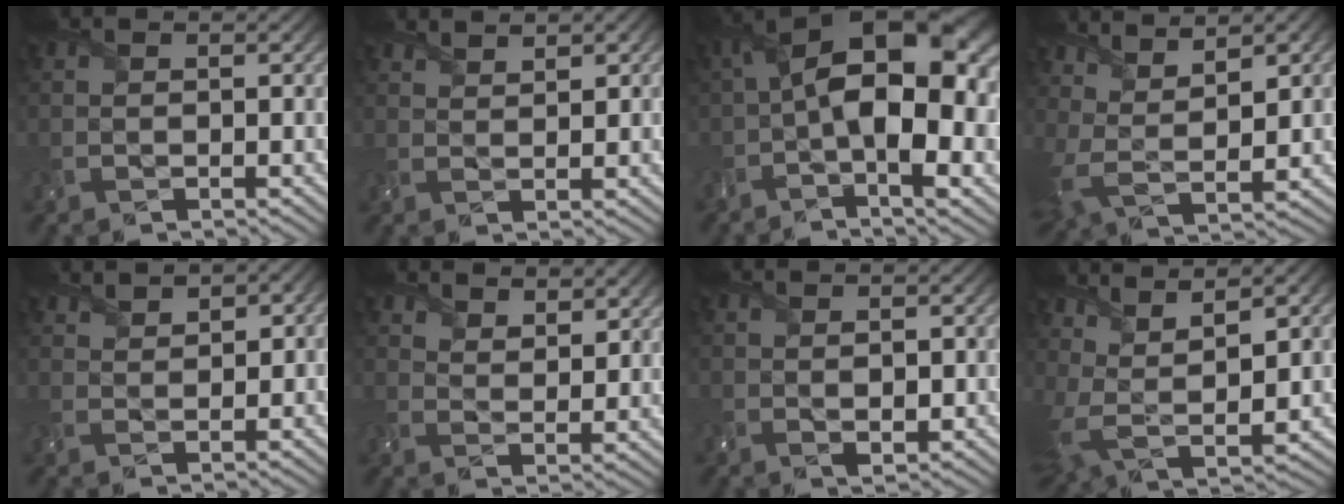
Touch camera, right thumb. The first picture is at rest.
{"total": 2.3, "force": [2.2, 0.3, 0.6], "torque": [-0.013, 0.003, 0.047]}
{"total": 15.3, "force": [0.9, 6.3, 13.9], "torque": [-0.246, 0.007, 0.011]}
{"total": 7.8, "force": [4.6, 2.6, 5.8], "torque": [-0.129, -0.003, 0.096]}
{"total": 3.2, "force": [2.4, 1.5, 1.5], "torque": [-0.026, 0.007, 0.047]}
{"total": 4.8, "force": [4.4, 1.6, 1.4], "torque": [-0.031, -0.008, 0.087]}
{"total": 2.1, "force": [0.0, 1.0, 1.8], "torque": [-0.026, -0.003, 0.007]}
{"total": 8.5, "force": [4.3, 2.6, 6.9], "torque": [-0.161, -0.005, 0.093]}